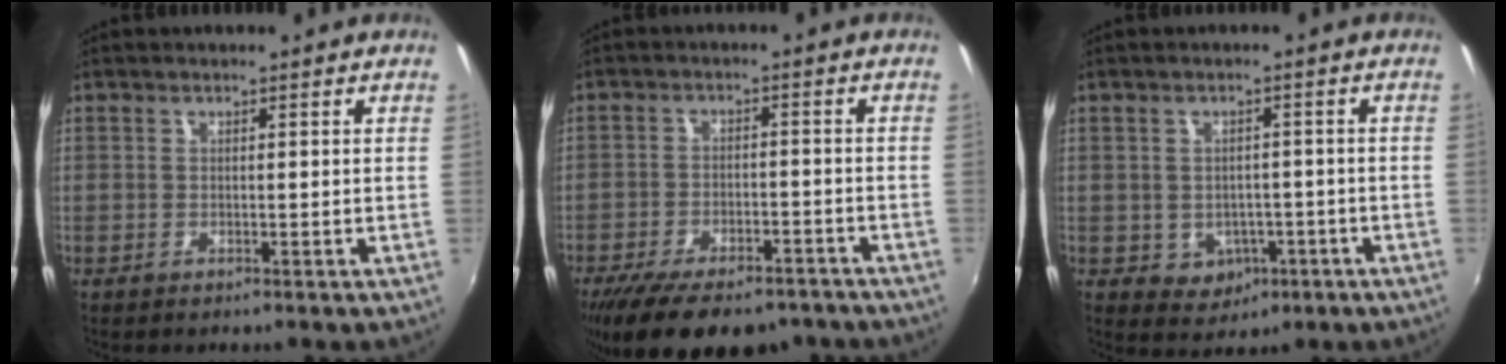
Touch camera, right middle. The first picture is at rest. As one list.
[{"total": 18.5, "force": [-13.9, 7.3, 9.8], "torque": [-0.199, -0.035, -0.200]}, {"total": 5.6, "force": [-1.9, 4.9, 2.0], "torque": [-0.053, 0.008, -0.007]}]